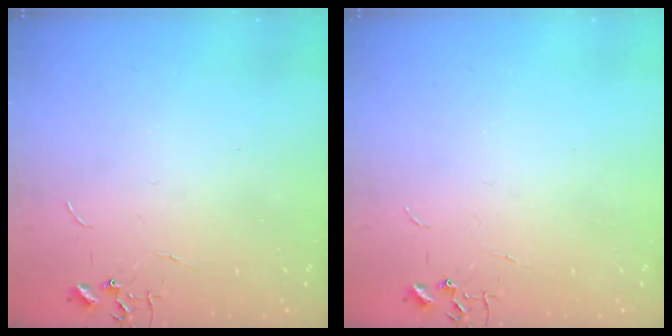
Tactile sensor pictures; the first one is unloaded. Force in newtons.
{"total": 0.0}